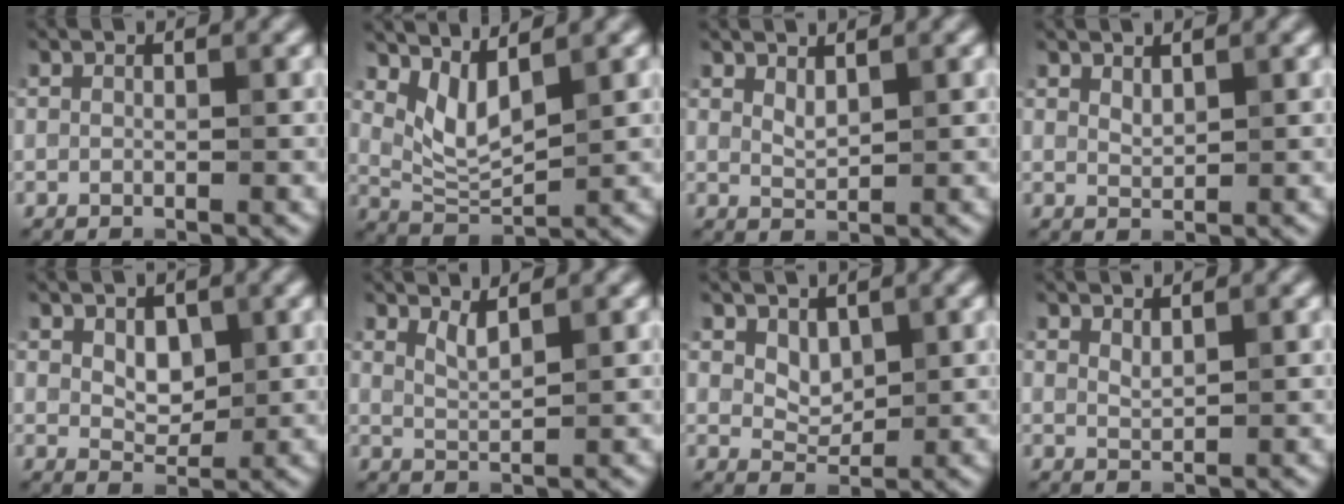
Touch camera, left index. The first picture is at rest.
{"total": 3.6, "force": [2.0, 1.4, 2.7], "torque": [-0.063, -0.013, 0.047]}
{"total": 1.4, "force": [1.0, 0.4, 0.8], "torque": [-0.020, -0.002, 0.023]}
{"total": 1.1, "force": [0.9, 0.3, 0.5], "torque": [-0.014, 0.000, 0.021]}
{"total": 2.5, "force": [0.6, 1.7, 1.8], "torque": [-0.034, -0.006, 0.015]}
{"total": 1.8, "force": [1.3, 0.4, 1.2], "torque": [-0.021, -0.004, 0.025]}
{"total": 2.1, "force": [1.1, 1.3, 1.1], "torque": [-0.019, -0.008, 0.026]}
{"total": 1.1, "force": [0.9, 0.2, 0.5], "torque": [-0.012, -0.001, 0.020]}